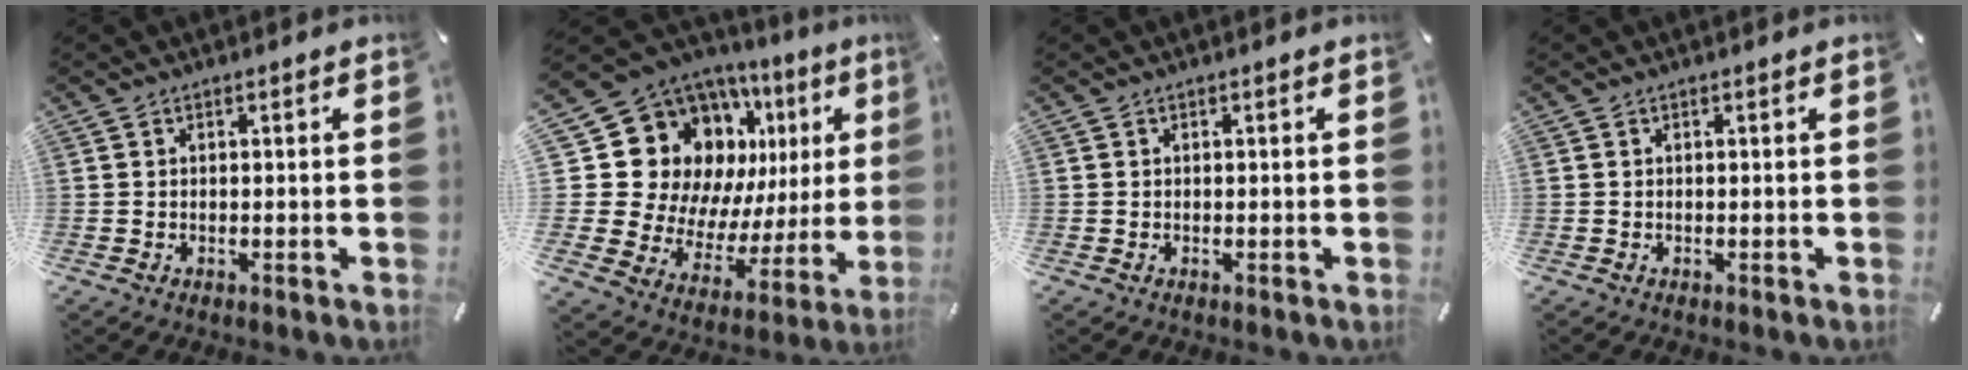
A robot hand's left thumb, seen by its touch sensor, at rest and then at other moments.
{"total": 20.1, "force": [9.5, 14.9, 9.6], "torque": [-0.160, -0.089, 0.205]}
{"total": 0.0}
{"total": 0.0}